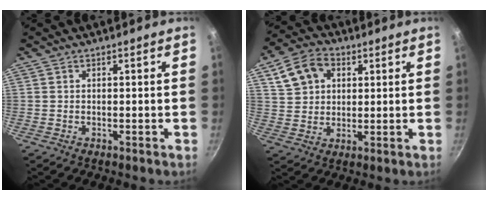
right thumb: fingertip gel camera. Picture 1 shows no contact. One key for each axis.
{"total": 10.0, "fx": 3.9, "fy": 7.5, "fz": 5.4, "tx": -0.085, "ty": 0.010, "tz": 0.067}